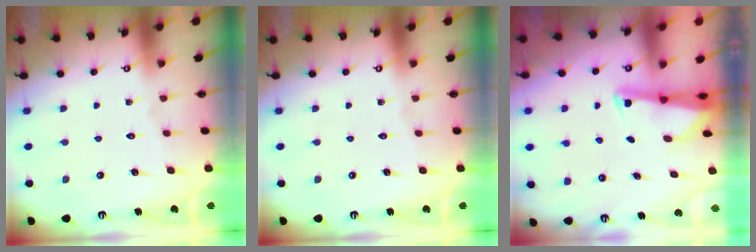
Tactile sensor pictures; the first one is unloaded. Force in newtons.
{"total": 0.0}
{"total": 2.6, "press": 2.6, "slide": 0.3}